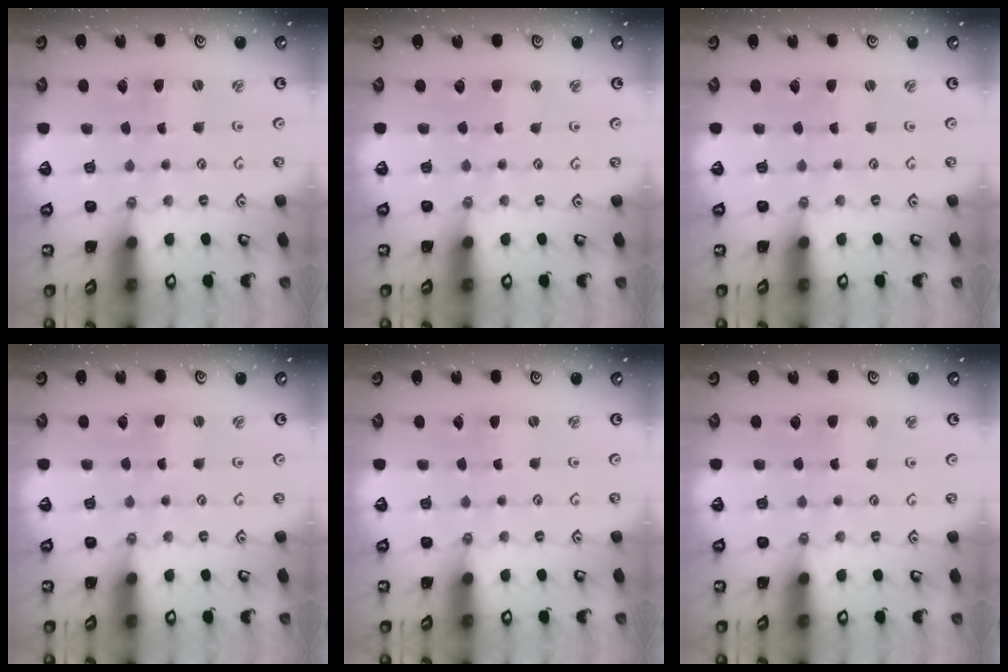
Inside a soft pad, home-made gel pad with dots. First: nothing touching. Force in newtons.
{"total": 1.3, "press": 1.2, "slide": 0.1}
{"total": 0.0}
{"total": 0.8, "press": 0.8, "slide": 0.0}
{"total": 0.0}
{"total": 2.4, "press": 2.4, "slide": 0.4}